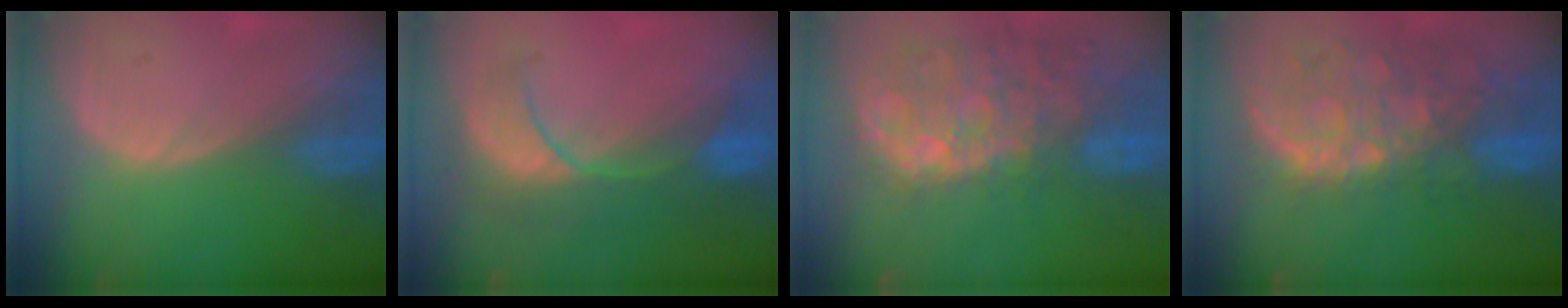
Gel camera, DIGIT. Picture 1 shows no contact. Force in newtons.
{"total": 8.5, "press": 8.4, "slide": 1.4}
{"total": 13.5, "press": 11.6, "slide": 6.8}
{"total": 11.1, "press": 9.7, "slide": 5.5}